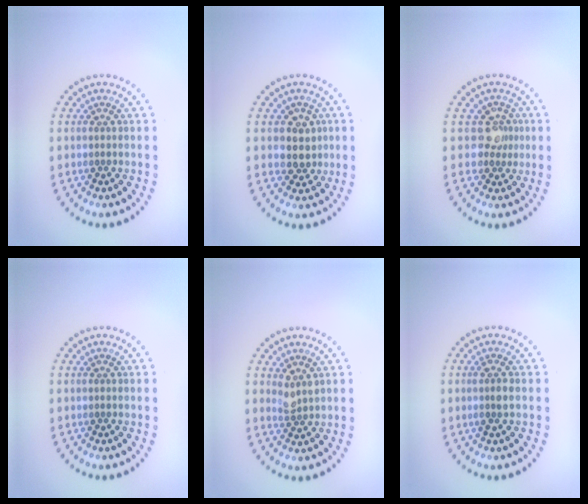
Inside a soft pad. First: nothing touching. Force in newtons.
{"total": 2.6, "press": 2.3, "slide": 1.2}
{"total": 2.2, "press": 1.7, "slide": 1.4}
{"total": 0.0}
{"total": 1.3, "press": 1.0, "slide": 0.8}
{"total": 1.5, "press": 1.3, "slide": 0.8}